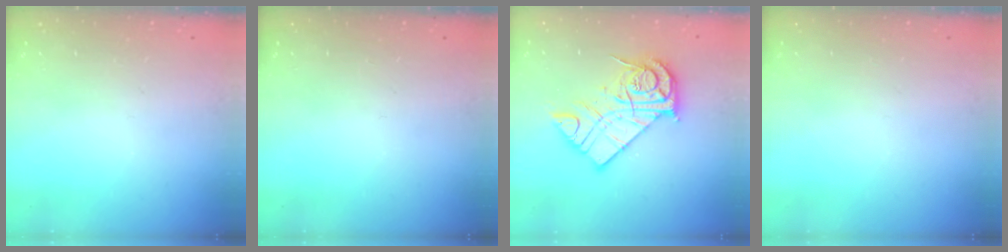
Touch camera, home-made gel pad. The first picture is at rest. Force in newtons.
{"total": 0.0}
{"total": 15.8, "press": 15.7, "slide": 1.3}
{"total": 0.0}